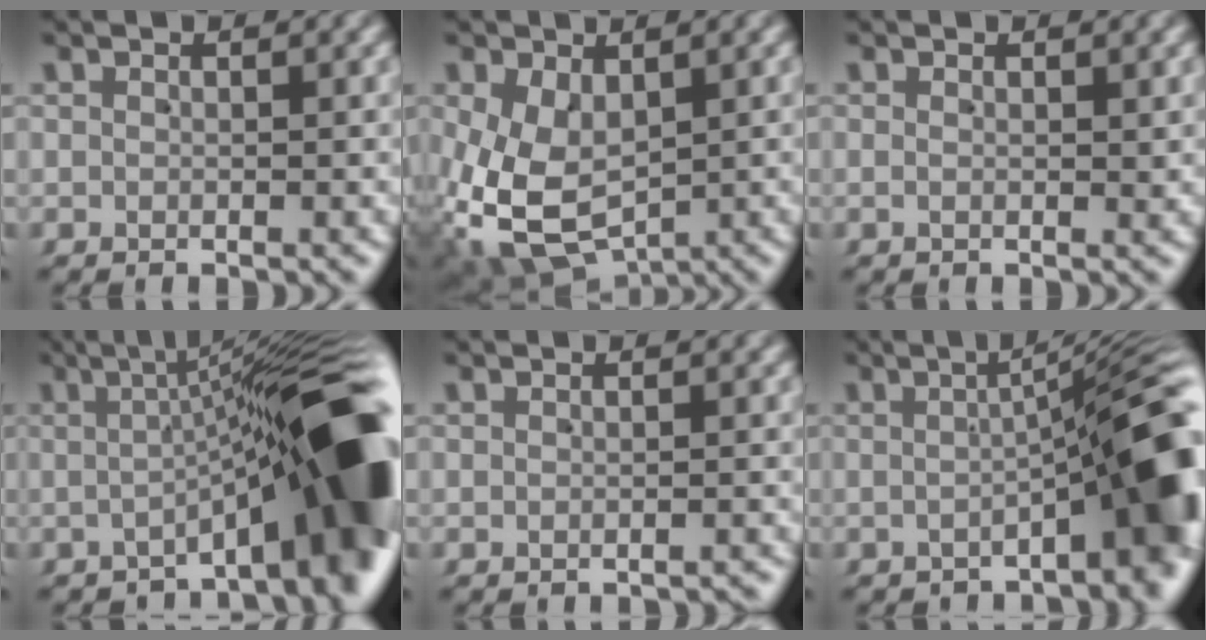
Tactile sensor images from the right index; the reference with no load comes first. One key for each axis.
{"total": 11.5, "fx": -3.2, "fy": 9.0, "fz": 6.3, "tx": -0.156, "ty": -0.060, "tz": -0.031}
{"total": 0.0}
{"total": 14.1, "fx": -2.5, "fy": 4.1, "fz": 13.3, "tx": -0.151, "ty": 0.015, "tz": -0.043}
{"total": 0.9, "fx": -0.9, "fy": -0.2, "fz": -0.2, "tx": 0.000, "ty": -0.001, "tz": -0.015}
{"total": 9.8, "fx": -2.8, "fy": 2.7, "fz": 9.0, "tx": -0.097, "ty": 0.015, "tz": -0.044}